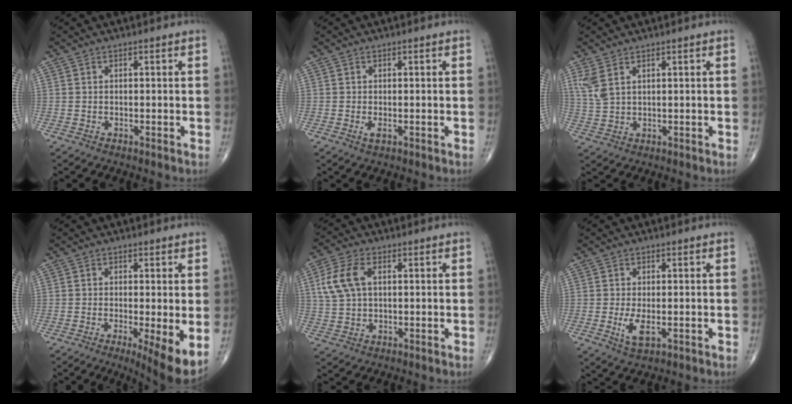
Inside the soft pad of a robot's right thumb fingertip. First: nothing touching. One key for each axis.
{"total": 1.2, "fx": -0.4, "fy": 0.5, "fz": 1.0, "tx": -0.019, "ty": -0.003, "tz": -0.008}
{"total": 4.1, "fx": 2.1, "fy": 1.8, "fz": 3.0, "tx": -0.073, "ty": 0.000, "tz": 0.054}
{"total": 8.1, "fx": -1.7, "fy": 1.8, "fz": 7.8, "tx": -0.118, "ty": -0.024, "tz": -0.026}
{"total": 7.6, "fx": 1.8, "fy": 4.5, "fz": 5.9, "tx": -0.135, "ty": 0.010, "tz": 0.037}
{"total": 4.0, "fx": -0.8, "fy": 1.7, "fz": 3.5, "tx": -0.069, "ty": -0.009, "tz": -0.012}